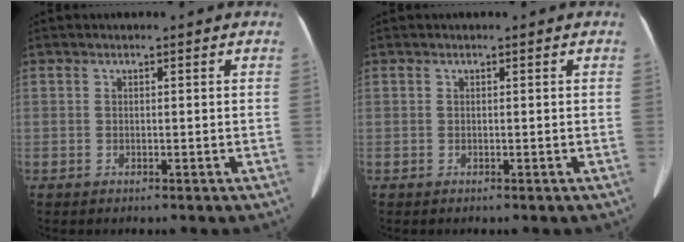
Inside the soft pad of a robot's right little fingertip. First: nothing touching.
{"total": 0.0}